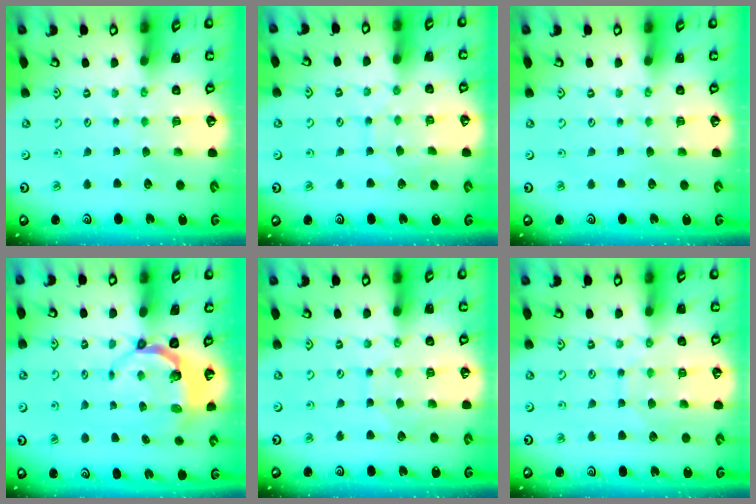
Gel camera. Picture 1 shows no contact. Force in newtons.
{"total": 3.8, "press": 3.8, "slide": 0.3}
{"total": 0.0}
{"total": 5.6, "press": 4.5, "slide": 3.3}
{"total": 4.8, "press": 4.8, "slide": 0.4}
{"total": 7.9, "press": 7.8, "slide": 0.5}